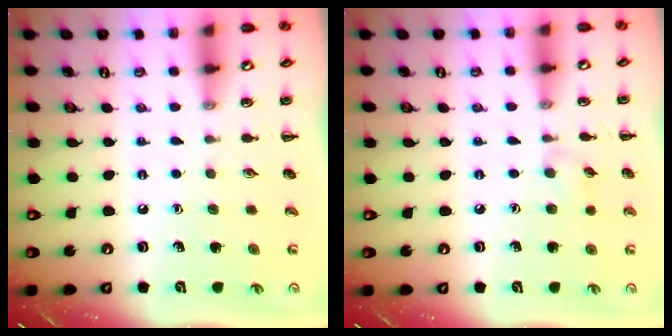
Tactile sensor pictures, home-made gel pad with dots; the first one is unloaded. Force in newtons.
{"total": 4.8, "press": 4.4, "slide": 1.9}